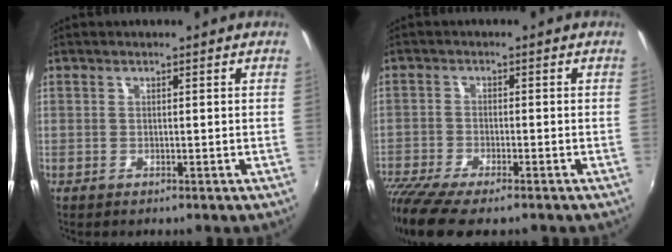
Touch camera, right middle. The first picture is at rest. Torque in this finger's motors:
{"motor_torque": [1.21, -0.93, 0.42, 0.21]}